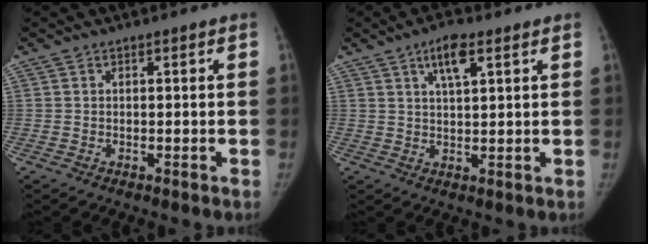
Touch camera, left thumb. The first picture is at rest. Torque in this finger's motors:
{"motor_torque": [0.06, -0.01, 0.78, -0.49, 0.16]}